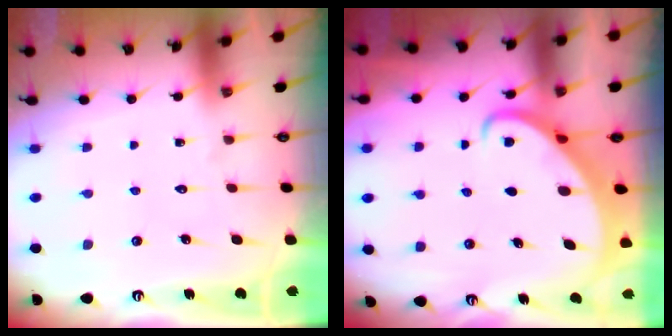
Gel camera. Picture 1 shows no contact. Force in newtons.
{"total": 2.2, "press": 2.2, "slide": 0.3}